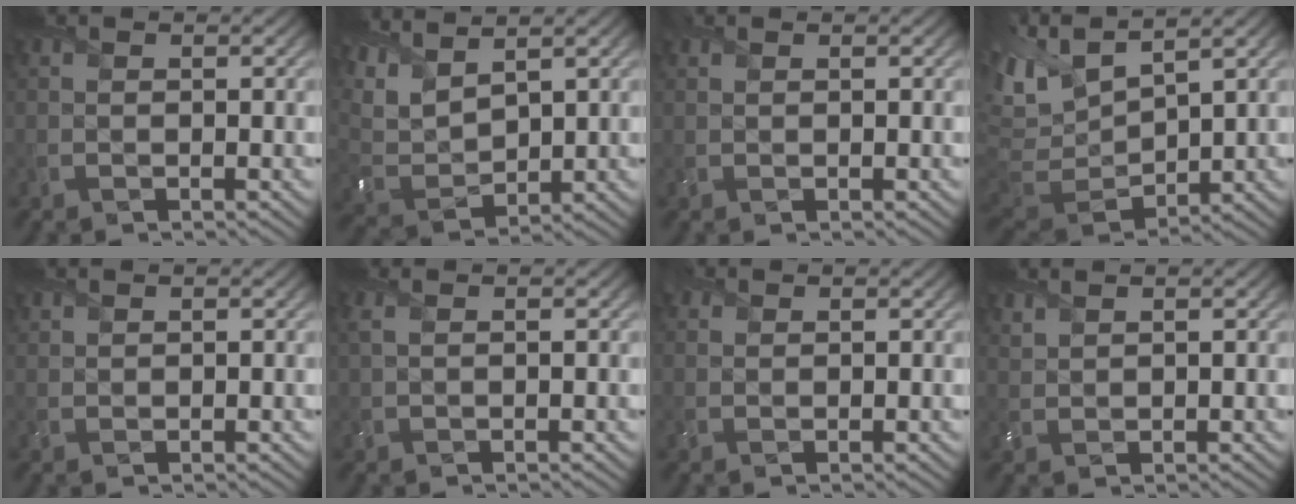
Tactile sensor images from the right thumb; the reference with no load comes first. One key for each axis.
{"total": 7.4, "fx": 4.9, "fy": 3.1, "fz": 4.7, "tx": -0.130, "ty": 0.012, "tz": 0.097}
{"total": 0.6, "fx": 0.6, "fy": 0.1, "fz": 0.1, "tx": -0.006, "ty": 0.003, "tz": 0.015}
{"total": 9.6, "fx": 4.8, "fy": 4.1, "fz": 7.2, "tx": -0.191, "ty": 0.007, "tz": 0.092}
{"total": 1.1, "fx": 1.1, "fy": 0.2, "fz": 0.2, "tx": -0.013, "ty": 0.004, "tz": 0.030}
{"total": 1.2, "fx": 0.7, "fy": 0.3, "fz": 0.9, "tx": -0.026, "ty": 0.005, "tz": 0.015}
{"total": 1.0, "fx": 0.8, "fy": 0.5, "fz": 0.2, "tx": -0.006, "ty": 0.002, "tz": 0.019}
{"total": 1.7, "fx": 1.6, "fy": 0.2, "fz": 0.4, "tx": -0.017, "ty": 0.005, "tz": 0.039}